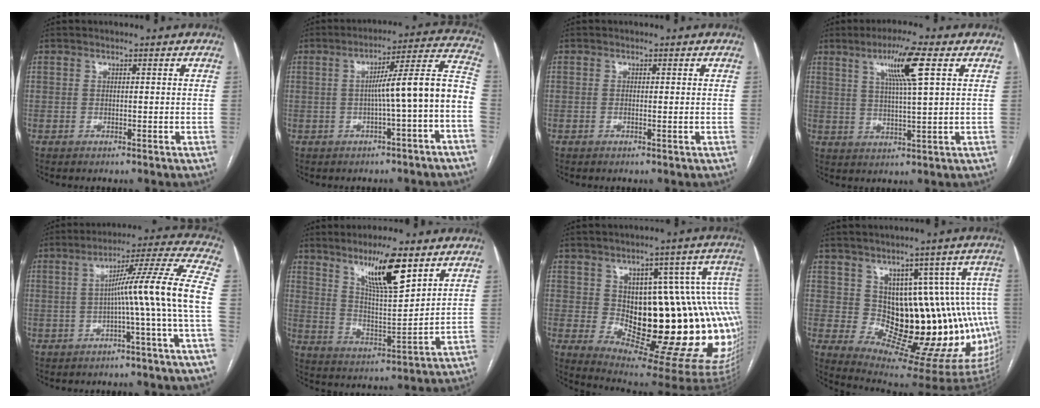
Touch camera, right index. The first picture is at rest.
{"total": 11.0, "force": [-2.4, -0.7, 10.7], "torque": [-0.143, 0.035, -0.035]}
{"total": 0.6, "force": [0.1, 0.2, 0.6], "torque": [-0.013, 0.001, 0.004]}
{"total": 8.6, "force": [3.7, -0.2, 7.7], "torque": [-0.138, 0.005, 0.065]}
{"total": 11.5, "force": [-1.8, -2.7, 11.0], "torque": [-0.155, 0.021, -0.026]}
{"total": 11.5, "force": [7.3, 1.4, 8.8], "torque": [-0.153, -0.006, 0.130]}
{"total": 23.8, "force": [-1.0, 7.8, 22.5], "torque": [-0.190, 0.030, 0.015]}
{"total": 16.8, "force": [1.0, 8.0, 14.8], "torque": [-0.145, 0.027, 0.036]}